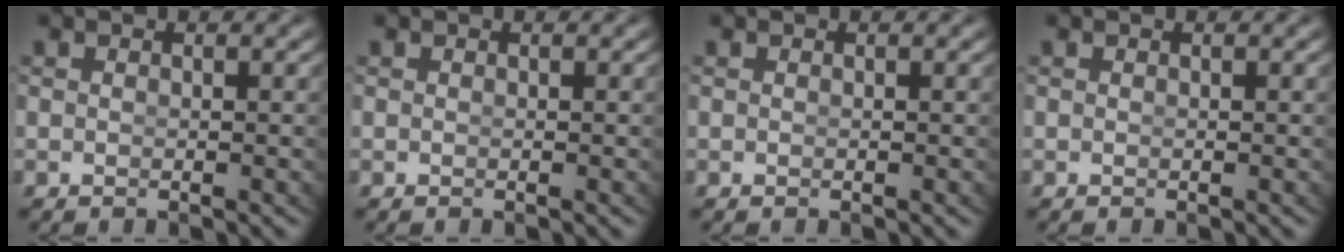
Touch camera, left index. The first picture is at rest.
{"total": 0.0}
{"total": 0.0}
{"total": 0.0}